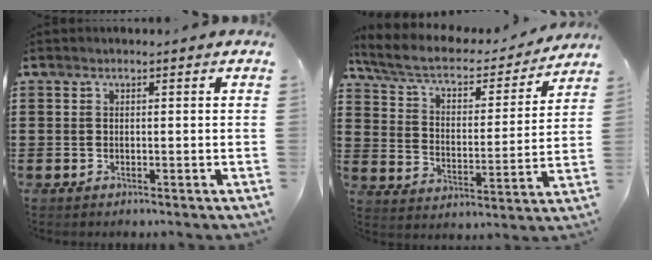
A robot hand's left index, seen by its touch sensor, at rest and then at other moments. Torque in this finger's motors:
{"motor_torque": [0.33, -0.27, 0.24, 0.07]}